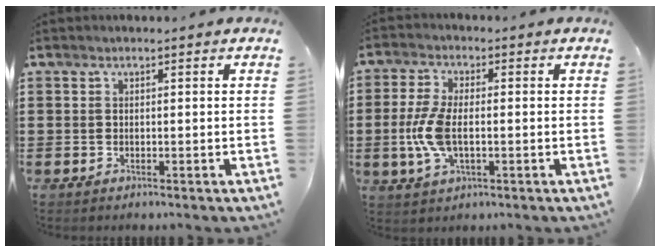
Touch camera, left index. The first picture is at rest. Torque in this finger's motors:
{"motor_torque": [0.62, 0.20, 0.35, 0.14]}